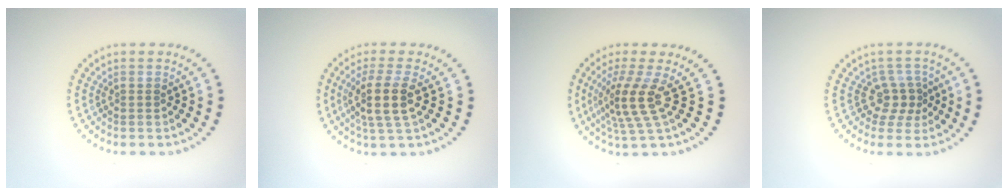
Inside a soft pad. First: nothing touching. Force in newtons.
{"total": 3.5, "press": 3.0, "slide": 1.8}
{"total": 3.9, "press": 2.7, "slide": 2.8}
{"total": 2.5, "press": 1.8, "slide": 1.8}